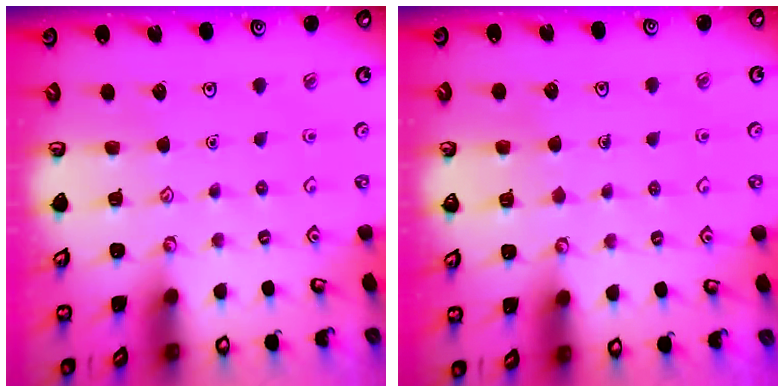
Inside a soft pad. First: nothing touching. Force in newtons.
{"total": 3.7, "press": 3.7, "slide": 0.2}